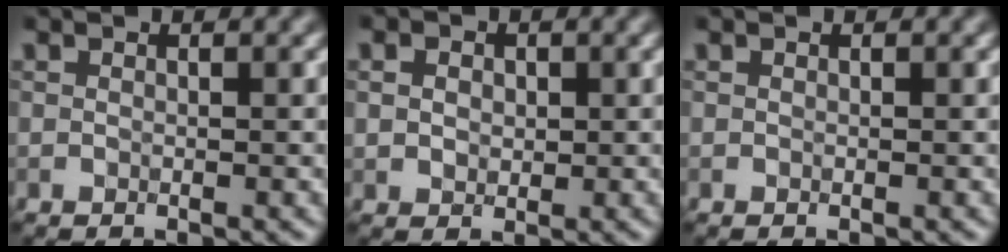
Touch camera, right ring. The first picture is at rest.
{"total": 2.5, "force": [0.7, 2.0, 1.3], "torque": [-0.026, 0.007, 0.010]}
{"total": 0.0}